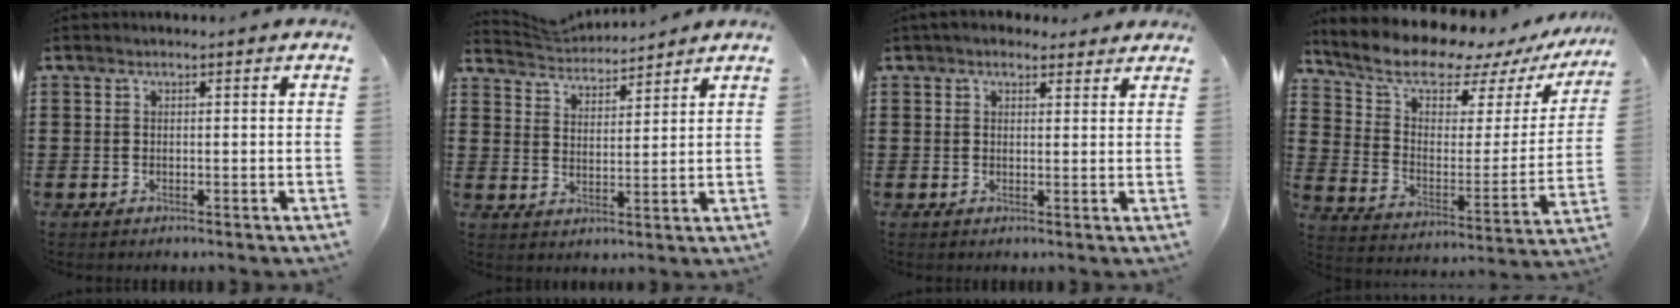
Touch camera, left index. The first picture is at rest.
{"total": 4.0, "force": [3.9, 0.5, 0.1], "torque": [-0.019, -0.017, 0.072]}
{"total": 2.8, "force": [2.2, 1.4, 0.9], "torque": [-0.024, 0.003, 0.040]}
{"total": 11.2, "force": [9.5, 3.2, 5.0], "torque": [-0.121, -0.065, 0.160]}